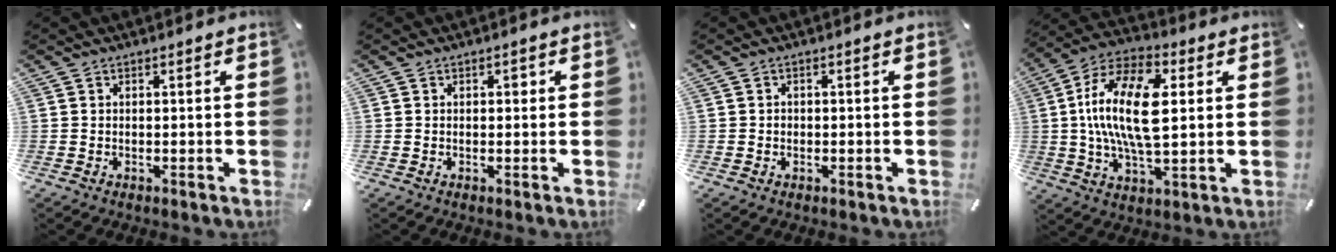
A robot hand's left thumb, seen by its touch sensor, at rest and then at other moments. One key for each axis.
{"total": 1.2, "fx": 0.2, "fy": 0.9, "fz": 0.7, "tx": -0.006, "ty": 0.005, "tz": -0.001}
{"total": 1.1, "fx": -0.4, "fy": 0.9, "fz": 0.3, "tx": -0.007, "ty": 0.004, "tz": -0.009}
{"total": 18.7, "fx": 2.4, "fy": 8.9, "fz": 16.2, "tx": -0.340, "ty": -0.002, "tz": 0.035}